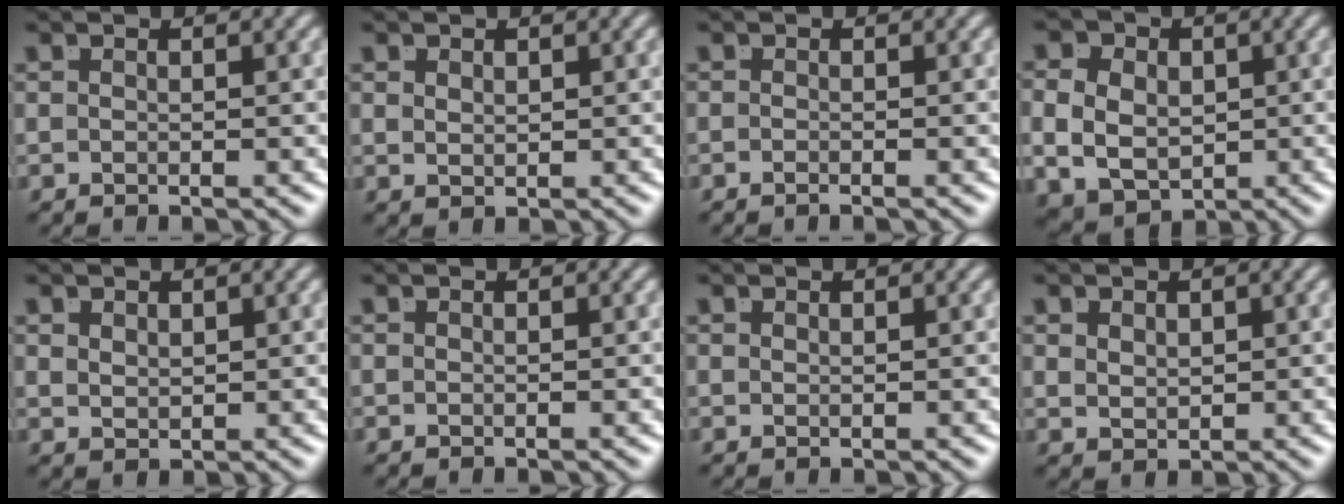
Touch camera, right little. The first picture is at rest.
{"total": 0.8, "force": [0.5, -0.3, 0.5], "torque": [-0.007, -0.011, 0.024]}
{"total": 0.9, "force": [-0.8, -0.3, 0.4], "torque": [-0.004, -0.002, -0.013]}
{"total": 8.2, "force": [-1.4, 7.0, 4.1], "torque": [-0.094, -0.042, -0.010]}
{"total": 1.0, "force": [0.8, 0.0, 0.7], "torque": [-0.011, -0.013, 0.031]}
{"total": 0.0}
{"total": 0.9, "force": [0.3, -0.9, 0.1], "torque": [0.005, -0.002, 0.010]}
{"total": 1.4, "force": [0.7, 0.7, 1.0], "torque": [-0.021, -0.017, 0.030]}